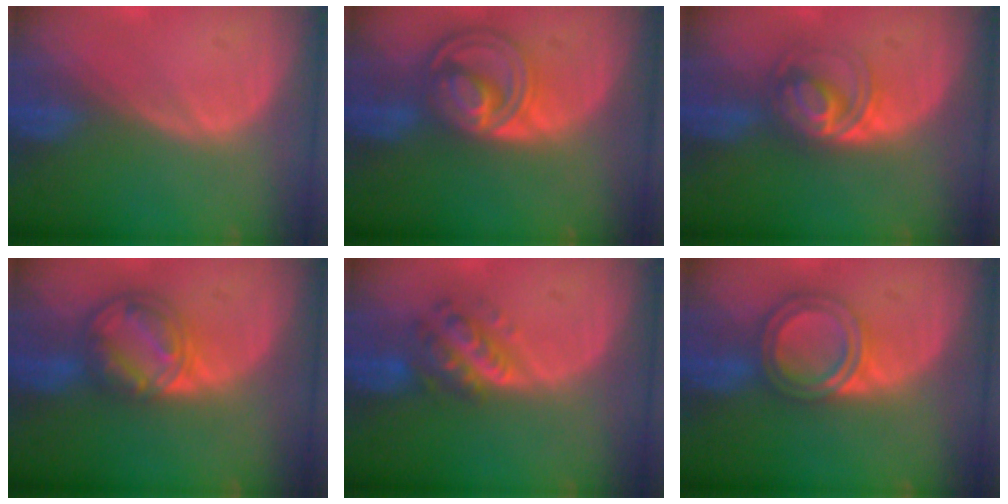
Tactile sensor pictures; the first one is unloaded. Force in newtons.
{"total": 8.5, "press": 7.3, "slide": 4.4}
{"total": 5.9, "press": 5.5, "slide": 2.1}
{"total": 8.0, "press": 6.8, "slide": 4.2}
{"total": 5.7, "press": 5.3, "slide": 2.3}
{"total": 5.9, "press": 5.4, "slide": 2.4}